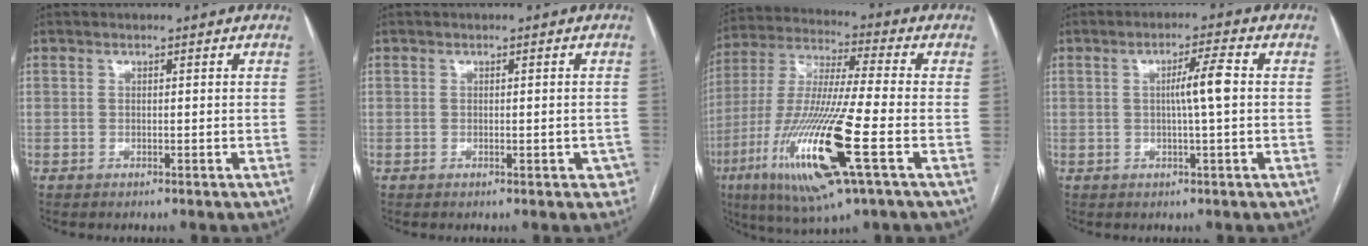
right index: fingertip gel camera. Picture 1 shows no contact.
{"total": 2.2, "force": [-0.9, 0.9, 1.7], "torque": [-0.012, 0.005, -0.004]}
{"total": 20.0, "force": [-7.1, 1.1, 18.6], "torque": [-0.409, -0.036, -0.133]}
{"total": 4.6, "force": [0.2, -0.4, 4.6], "torque": [-0.079, 0.003, 0.004]}